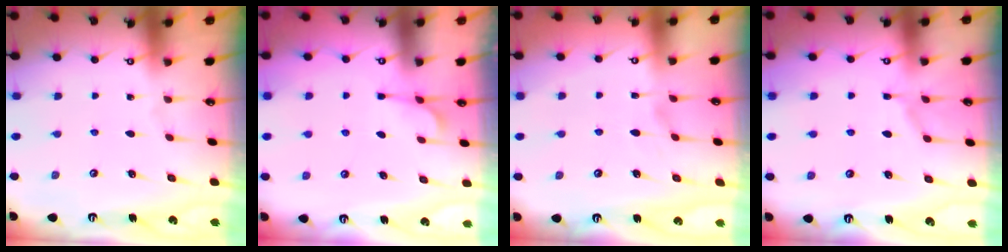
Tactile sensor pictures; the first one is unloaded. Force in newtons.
{"total": 5.9, "press": 5.7, "slide": 1.4}
{"total": 0.8, "press": 0.0, "slide": 0.8}
{"total": 4.6, "press": 4.6, "slide": 0.6}